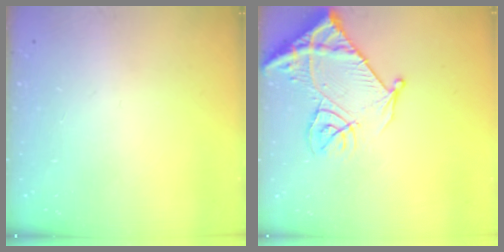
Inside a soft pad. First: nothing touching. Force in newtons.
{"total": 13.7, "press": 13.6, "slide": 1.6}